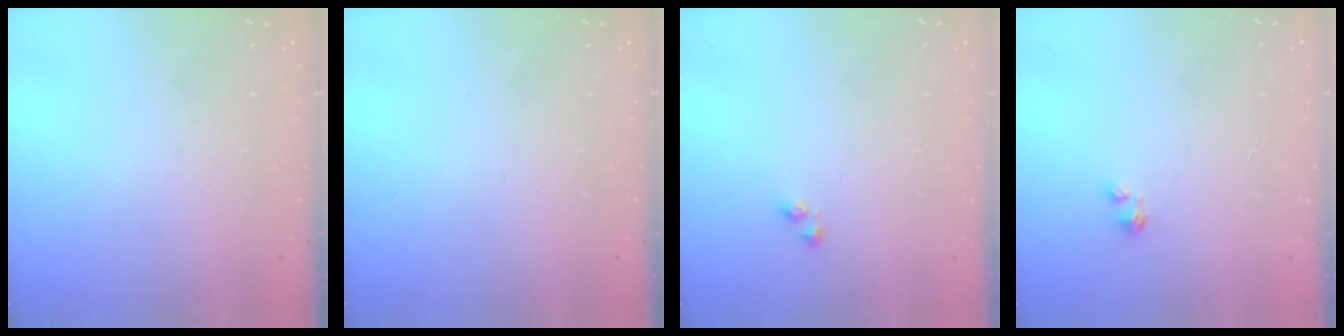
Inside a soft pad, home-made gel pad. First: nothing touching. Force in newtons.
{"total": 0.0}
{"total": 1.9, "press": 1.9, "slide": 0.3}
{"total": 0.8, "press": 0.7, "slide": 0.3}